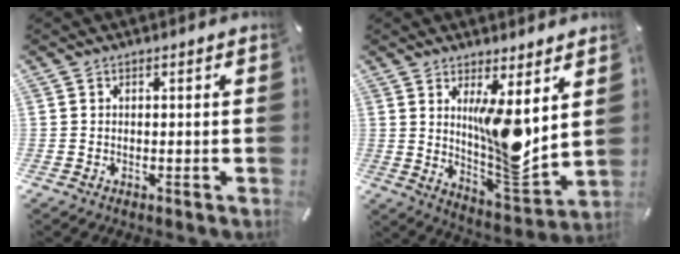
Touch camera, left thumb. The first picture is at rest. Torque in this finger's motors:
{"motor_torque": [2.54, 2.47, 1.81, -0.96, 0.36]}